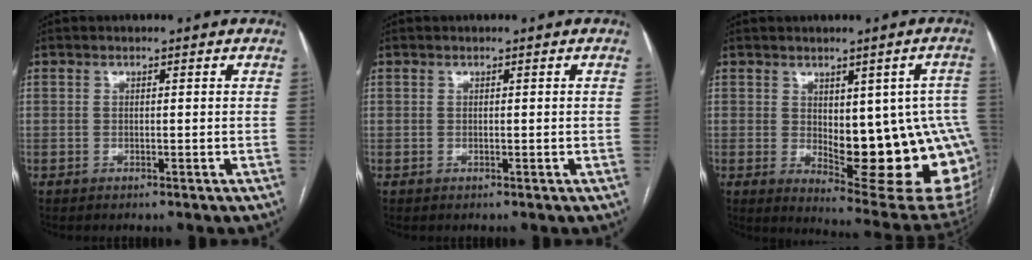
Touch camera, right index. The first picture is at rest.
{"total": 0.0}
{"total": 18.9, "force": [-1.6, 5.9, 17.9], "torque": [-0.155, 0.006, 0.006]}